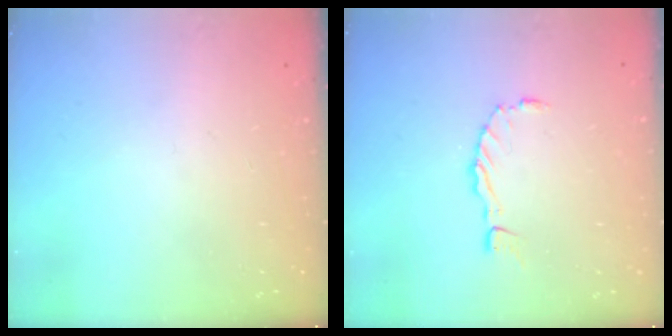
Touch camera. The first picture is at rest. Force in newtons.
{"total": 0.0}